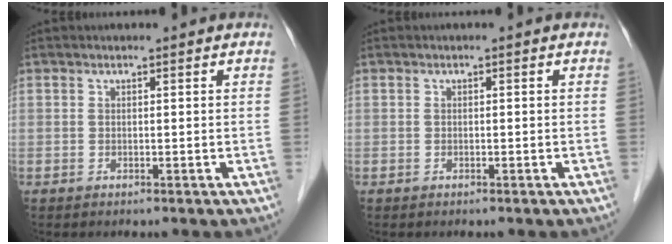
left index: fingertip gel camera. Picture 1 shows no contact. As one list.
[{"total": 0.0}]